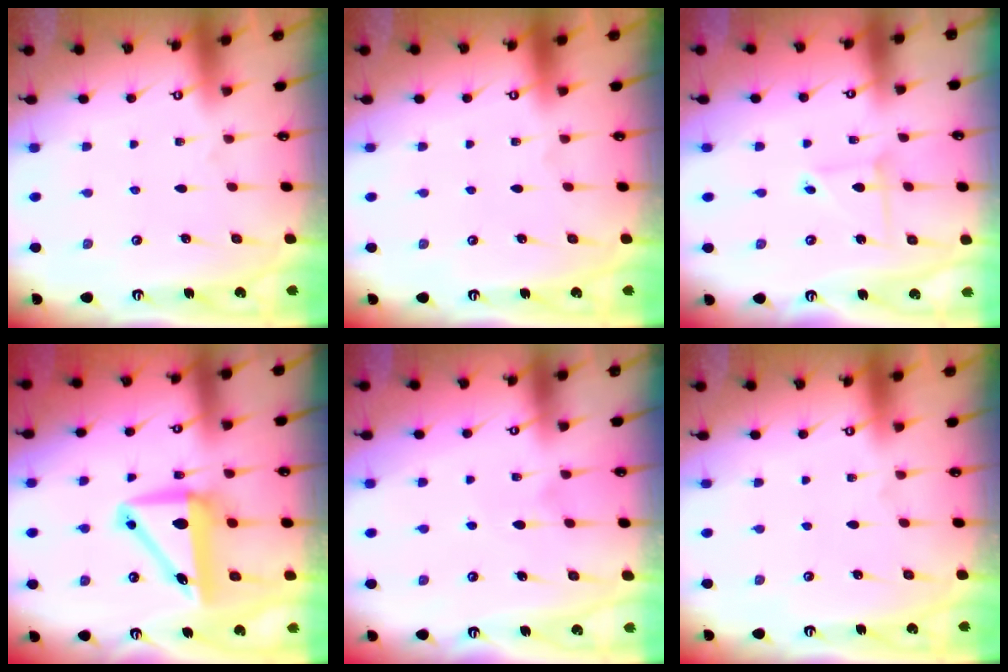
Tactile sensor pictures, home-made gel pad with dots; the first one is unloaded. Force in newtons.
{"total": 0.0}
{"total": 3.4, "press": 3.4, "slide": 0.3}
{"total": 9.2, "press": 8.9, "slide": 2.3}
{"total": 6.4, "press": 6.4, "slide": 0.8}
{"total": 0.0}